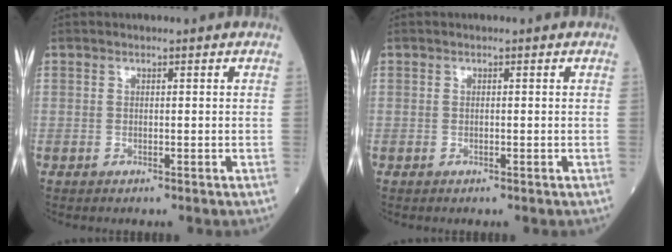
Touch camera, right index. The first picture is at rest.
{"total": 0.0}